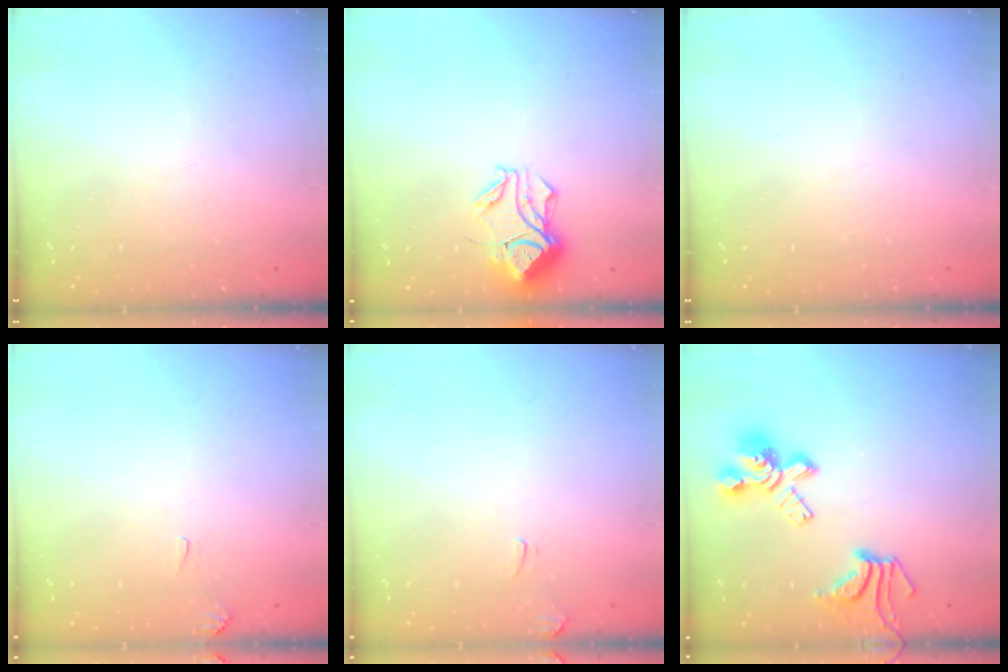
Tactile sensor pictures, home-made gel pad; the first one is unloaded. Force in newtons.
{"total": 9.8, "press": 9.7, "slide": 1.5}
{"total": 0.0}
{"total": 2.0, "press": 2.0, "slide": 0.3}
{"total": 1.5, "press": 1.4, "slide": 0.5}
{"total": 8.1, "press": 7.7, "slide": 2.4}